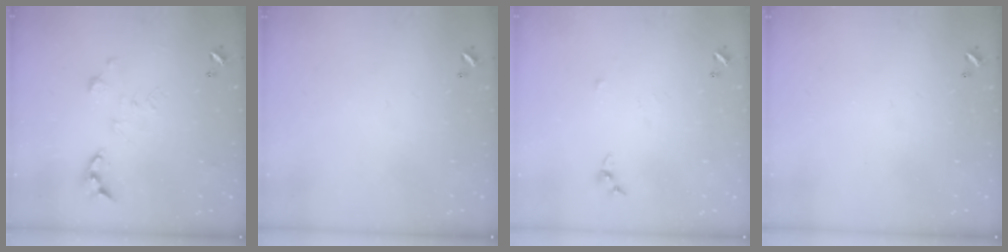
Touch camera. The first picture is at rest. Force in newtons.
{"total": 0.0}
{"total": 3.7, "press": 3.7, "slide": 0.5}
{"total": 0.0}